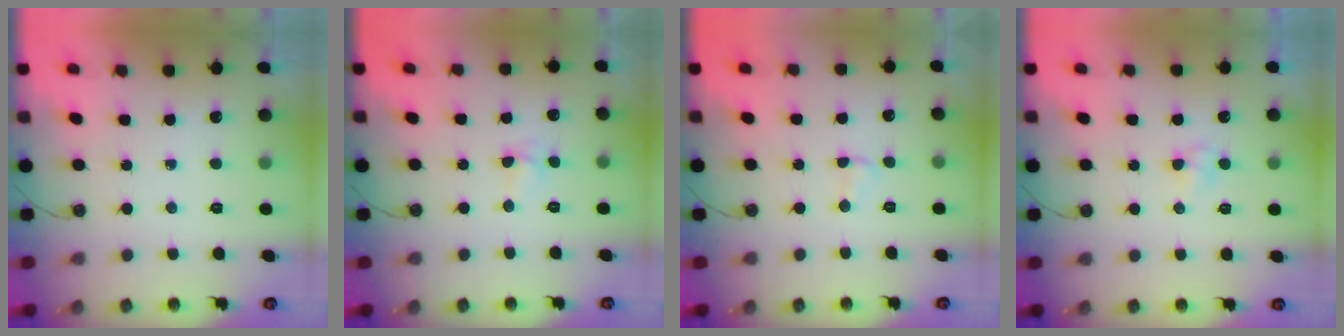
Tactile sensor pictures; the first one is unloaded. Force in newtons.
{"total": 3.8, "press": 3.8, "slide": 0.5}
{"total": 1.8, "press": 1.7, "slide": 0.4}
{"total": 4.0, "press": 4.0, "slide": 0.4}